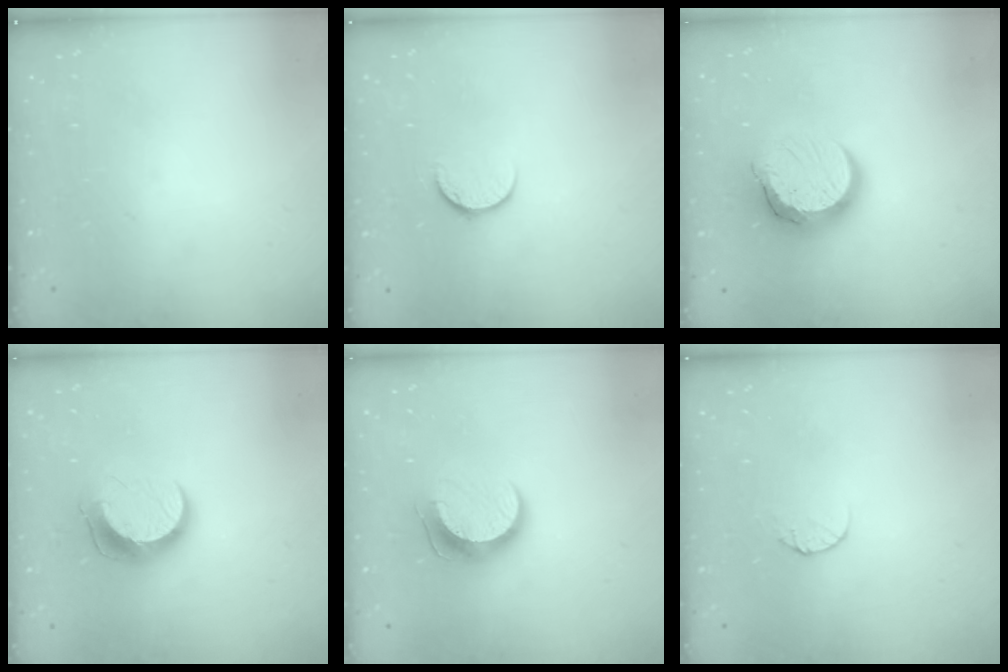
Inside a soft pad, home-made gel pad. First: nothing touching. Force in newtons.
{"total": 7.4, "press": 7.3, "slide": 0.7}
{"total": 12.3, "press": 12.2, "slide": 1.0}
{"total": 10.1, "press": 10.1, "slide": 0.2}
{"total": 9.7, "press": 9.7, "slide": 0.8}
{"total": 5.4, "press": 5.4, "slide": 0.5}